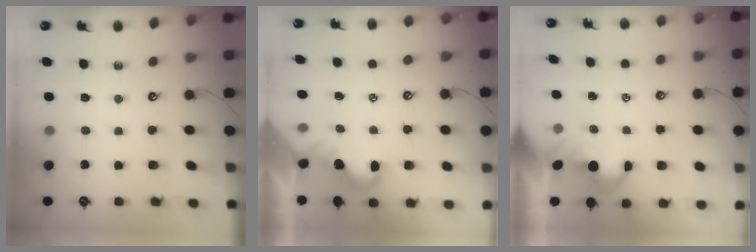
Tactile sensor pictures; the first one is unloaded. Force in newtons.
{"total": 2.0, "press": 1.9, "slide": 0.6}
{"total": 1.6, "press": 1.3, "slide": 1.0}